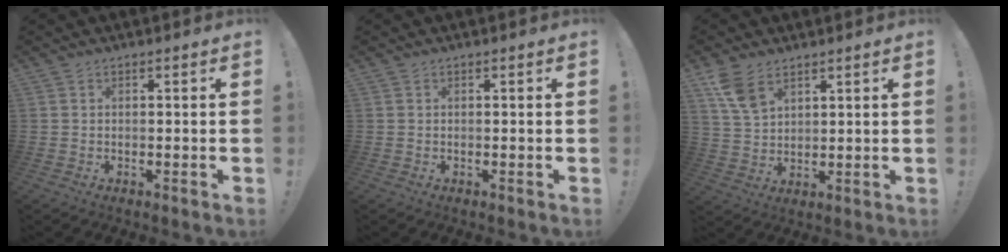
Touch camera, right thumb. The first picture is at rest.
{"total": 0.0}
{"total": 8.3, "force": [5.2, 4.5, 4.6], "torque": [-0.075, -0.021, 0.102]}